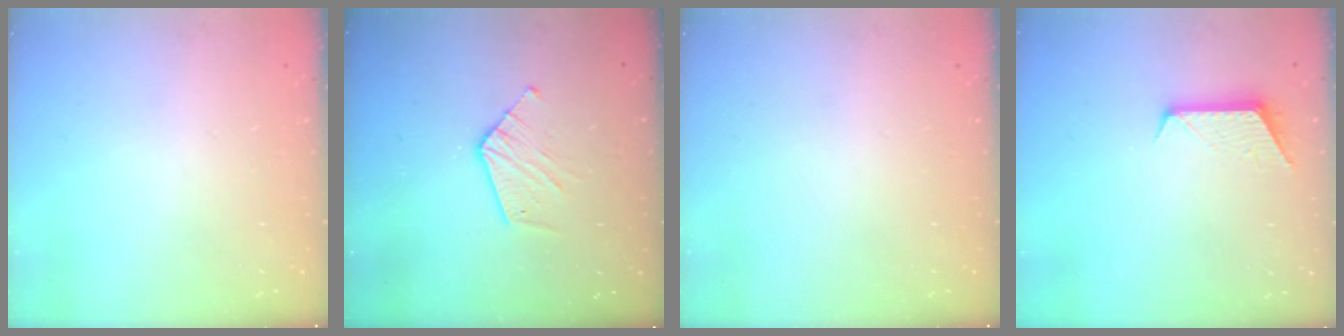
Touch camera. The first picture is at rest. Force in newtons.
{"total": 7.8, "press": 7.8, "slide": 0.2}
{"total": 0.0}
{"total": 7.2, "press": 7.2, "slide": 0.6}